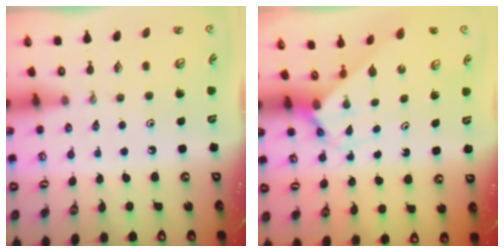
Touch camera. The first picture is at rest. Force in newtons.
{"total": 2.4, "press": 2.4, "slide": 0.2}